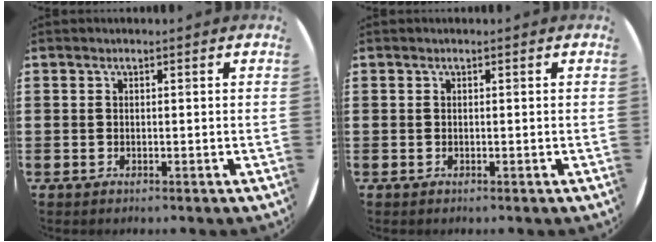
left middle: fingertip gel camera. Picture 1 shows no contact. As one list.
[{"total": 0.0}]